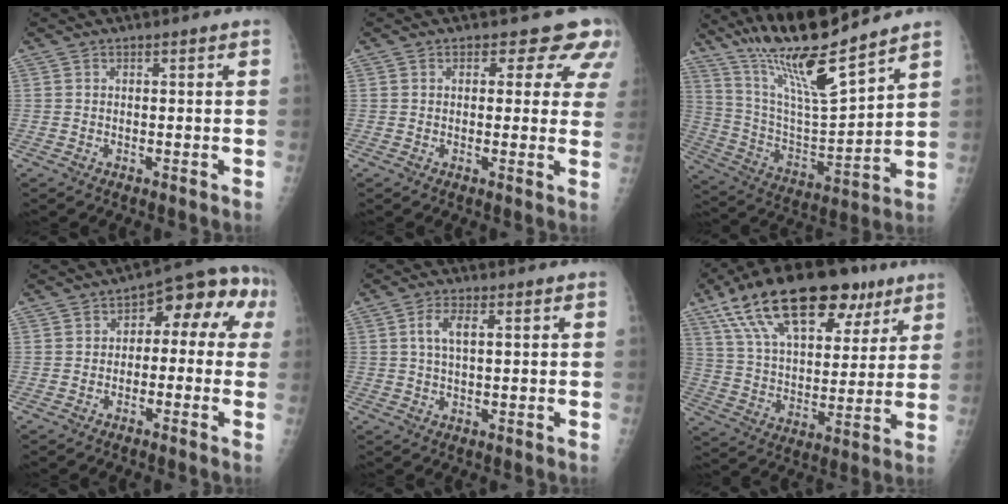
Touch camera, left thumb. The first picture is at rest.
{"total": 6.7, "force": [4.6, 4.1, 2.8], "torque": [0.011, -0.019, 0.035]}
{"total": 18.9, "force": [14.7, 1.8, 11.7], "torque": [-0.190, -0.076, 0.277]}
{"total": 9.7, "force": [0.5, 6.2, 7.4], "torque": [-0.045, 0.051, -0.009]}
{"total": 4.4, "force": [1.3, 2.0, 3.8], "torque": [-0.075, 0.005, 0.024]}
{"total": 25.9, "force": [14.8, 12.6, 17.1], "torque": [-0.260, -0.008, 0.251]}